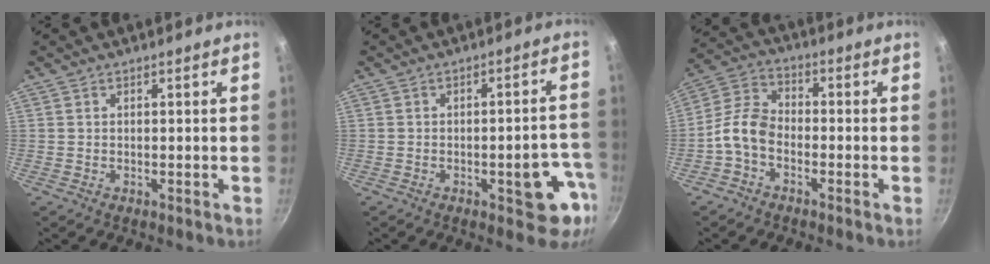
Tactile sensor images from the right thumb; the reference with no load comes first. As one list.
[{"total": 9.7, "force": [-3.9, 4.0, 8.0], "torque": [-0.048, 0.031, -0.045]}, {"total": 7.5, "force": [-3.0, 4.8, 4.9], "torque": [-0.097, 0.042, -0.076]}]